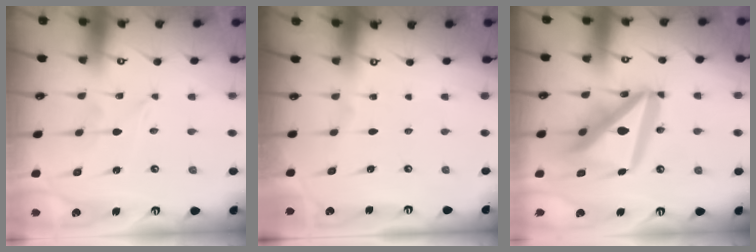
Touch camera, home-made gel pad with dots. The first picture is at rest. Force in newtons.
{"total": 0.0}
{"total": 20.2, "press": 20.1, "slide": 2.6}